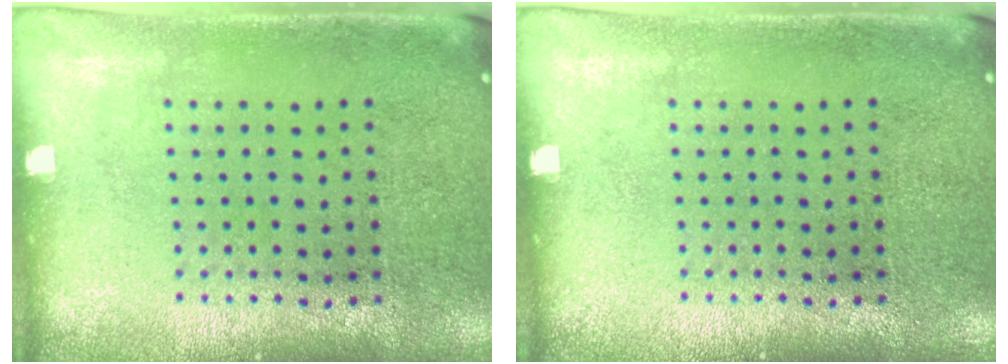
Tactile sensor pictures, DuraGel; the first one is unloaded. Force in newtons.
{"total": 0.0}